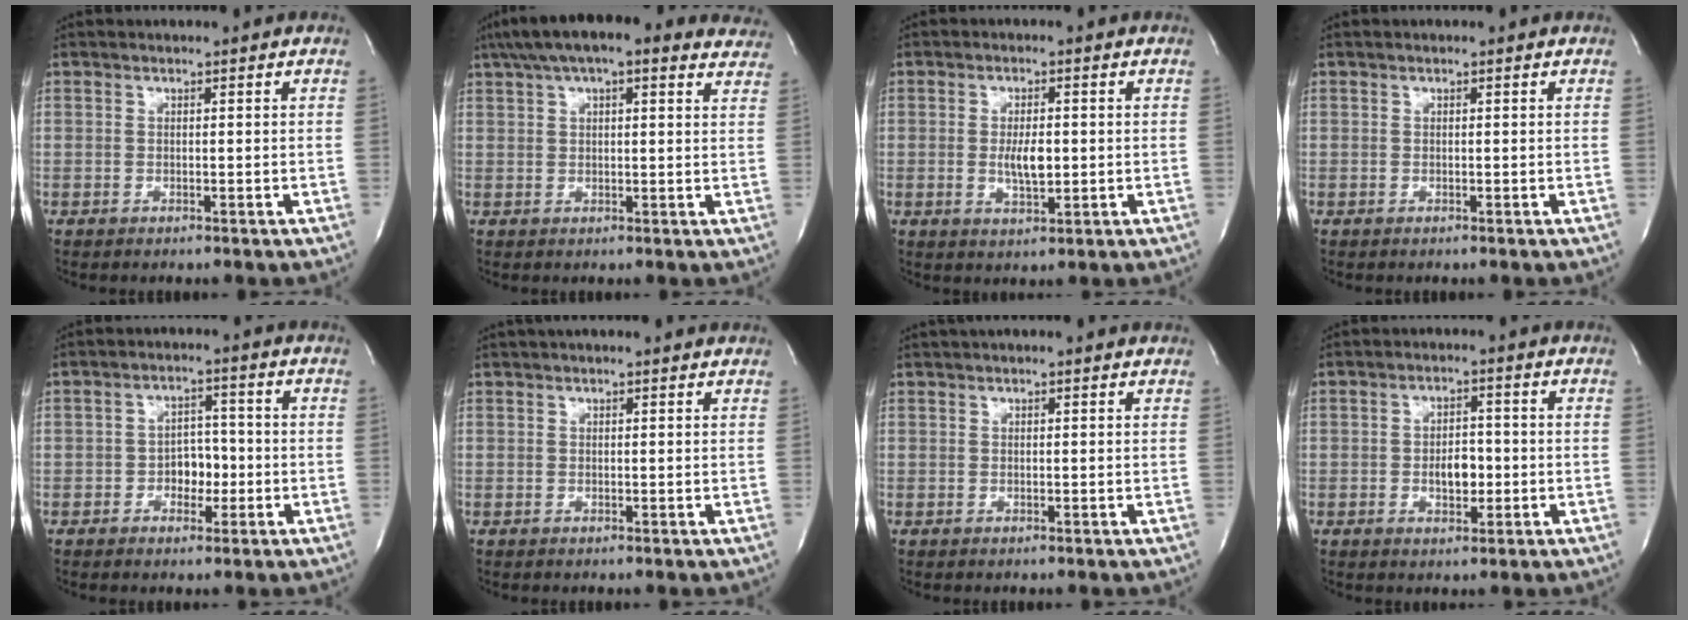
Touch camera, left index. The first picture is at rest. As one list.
[{"total": 19.5, "force": [15.4, 5.5, 10.6], "torque": [-0.168, 0.059, 0.195]}, {"total": 4.2, "force": [-0.2, 1.5, 4.0], "torque": [-0.074, -0.005, -0.001]}, {"total": 0.0}, {"total": 4.3, "force": [-1.3, 2.9, 2.9], "torque": [-0.040, 0.009, -0.020]}, {"total": 3.8, "force": [3.4, 0.6, 1.6], "torque": [-0.023, 0.029, 0.039]}, {"total": 2.7, "force": [2.3, 0.4, 1.4], "torque": [-0.022, 0.029, 0.031]}, {"total": 4.1, "force": [-0.8, 2.3, 3.4], "torque": [-0.050, 0.005, -0.009]}]